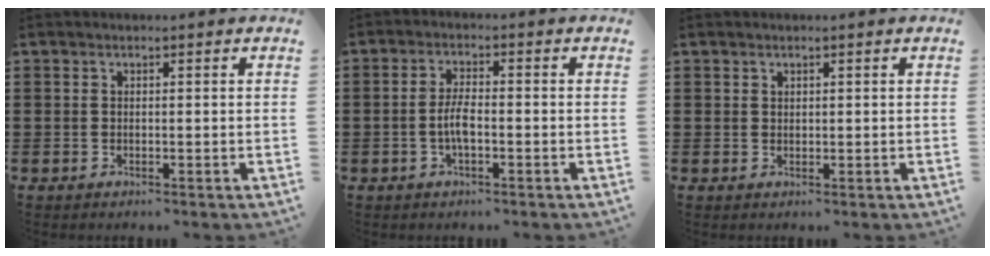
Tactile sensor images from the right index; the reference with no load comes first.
{"total": 3.9, "force": [-1.0, 1.0, 3.6], "torque": [-0.088, -0.008, -0.025]}
{"total": 0.8, "force": [0.6, 0.5, 0.1], "torque": [-0.005, 0.001, 0.012]}